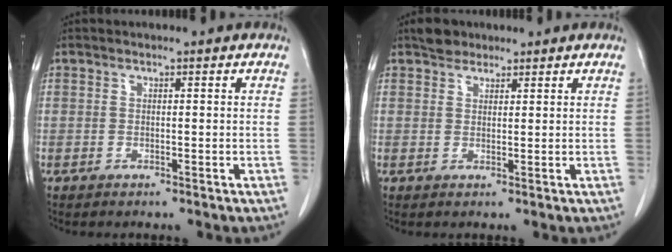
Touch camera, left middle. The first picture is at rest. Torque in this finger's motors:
{"motor_torque": [0.24, -0.24, 0.00, 0.00]}